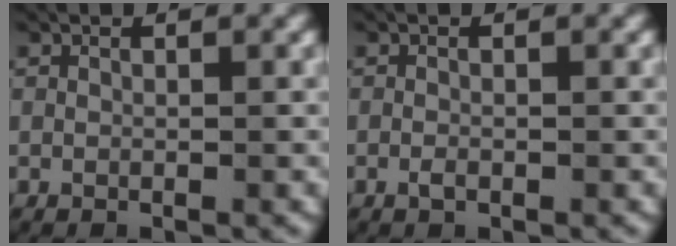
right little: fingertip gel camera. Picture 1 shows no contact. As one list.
[{"total": 0.6, "force": [-0.4, 0.2, 0.4], "torque": [-0.011, -0.002, -0.006]}]